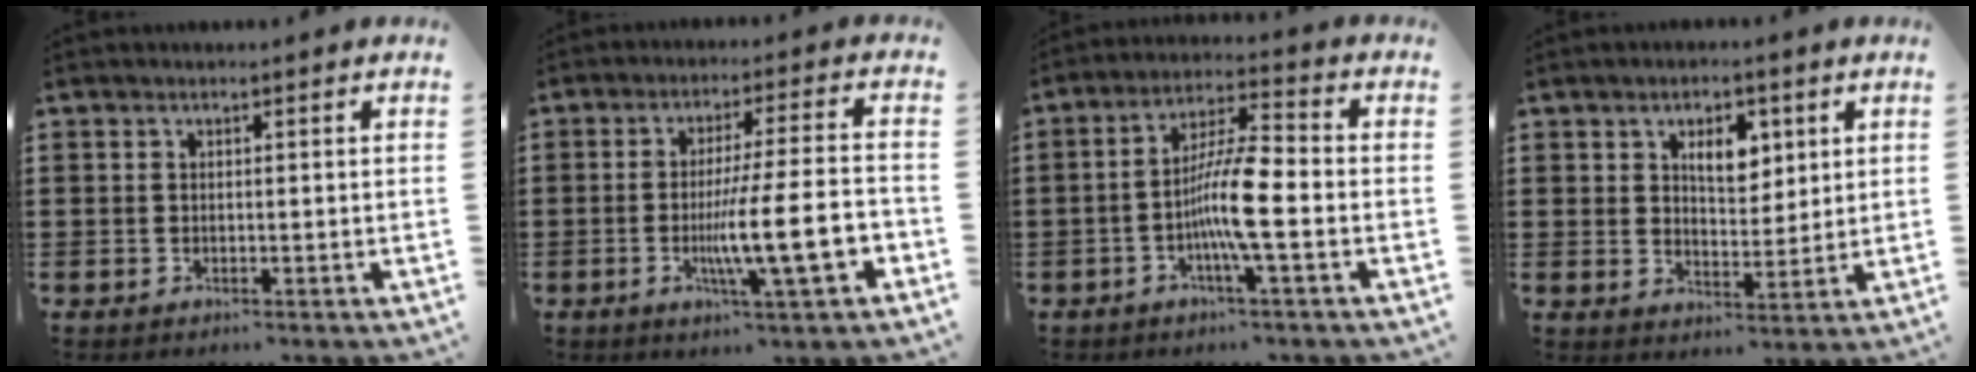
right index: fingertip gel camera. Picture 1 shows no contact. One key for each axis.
{"total": 11.9, "fx": -3.3, "fy": 1.1, "fz": 11.4, "tx": -0.200, "ty": -0.018, "tz": -0.061}
{"total": 8.8, "fx": -2.2, "fy": 1.2, "fz": 8.5, "tx": -0.170, "ty": -0.010, "tz": -0.047}
{"total": 5.5, "fx": 2.5, "fy": 3.2, "fz": 3.8, "tx": -0.061, "ty": 0.004, "tz": 0.037}